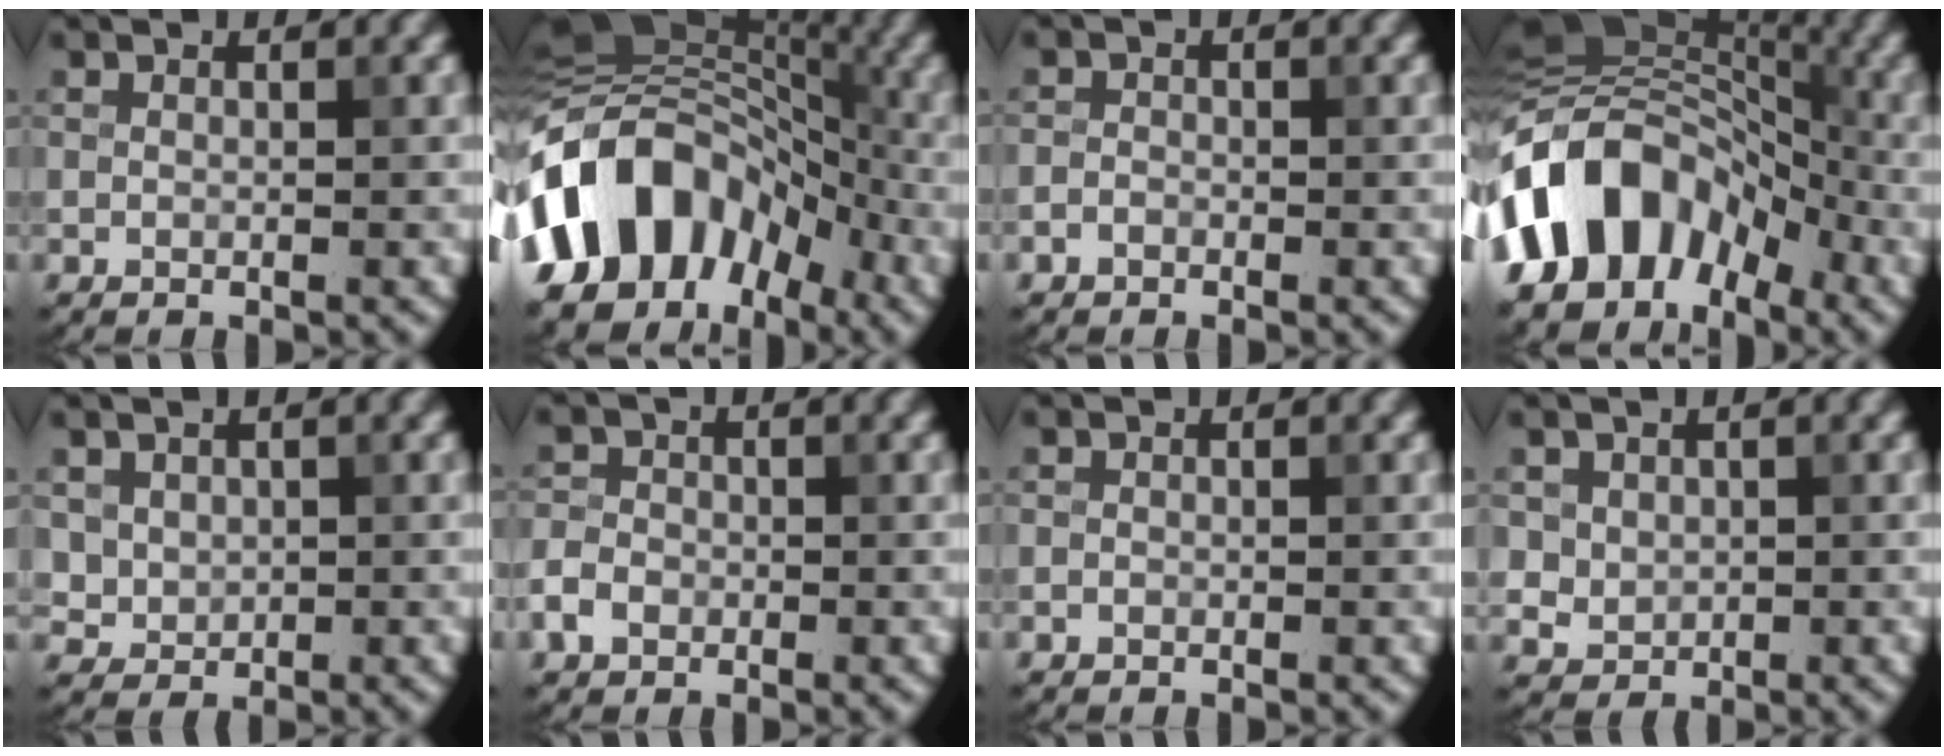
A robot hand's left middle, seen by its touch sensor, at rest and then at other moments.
{"total": 13.3, "force": [-5.2, 9.3, 7.9], "torque": [-0.138, 0.019, -0.107]}
{"total": 0.9, "force": [-0.6, 0.6, 0.3], "torque": [-0.003, 0.002, -0.015]}
{"total": 11.9, "force": [-5.3, 8.0, 7.1], "torque": [-0.118, 0.022, -0.117]}
{"total": 2.3, "force": [0.8, 1.9, 0.8], "torque": [-0.026, -0.008, 0.034]}
{"total": 2.3, "force": [-1.1, 1.8, 1.0], "torque": [-0.019, 0.003, -0.025]}
{"total": 0.0}
{"total": 2.0, "force": [0.7, 1.8, 0.6], "torque": [-0.018, -0.009, 0.034]}